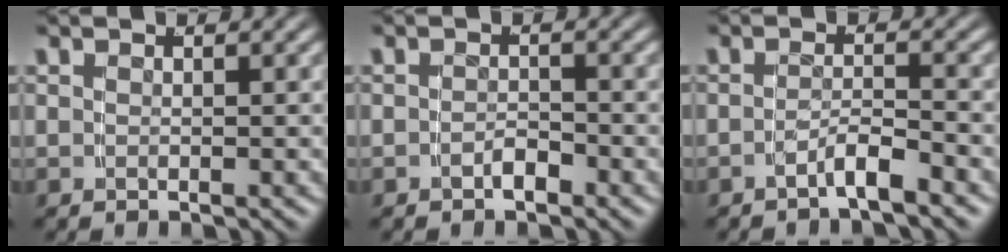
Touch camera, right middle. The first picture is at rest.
{"total": 1.4, "force": [-1.2, 0.3, 0.6], "torque": [-0.002, 0.004, -0.025]}
{"total": 2.5, "force": [-2.2, -0.5, 1.1], "torque": [-0.013, -0.002, -0.040]}